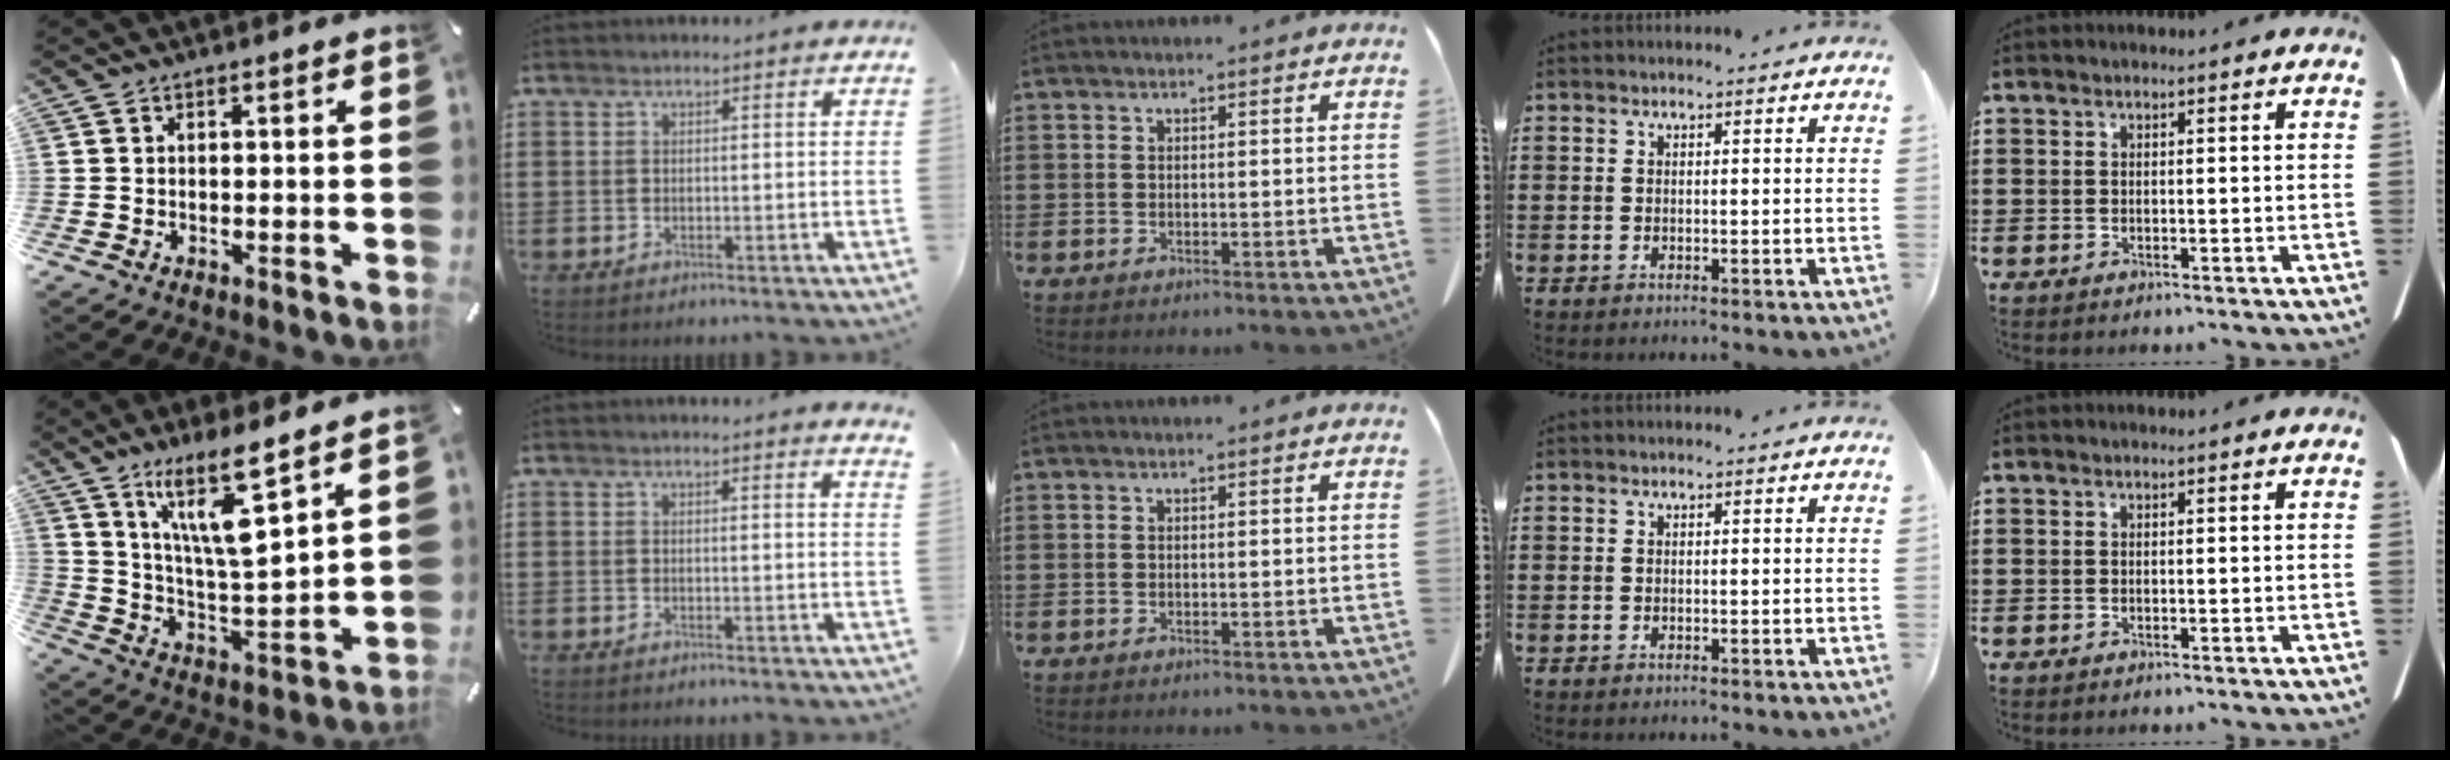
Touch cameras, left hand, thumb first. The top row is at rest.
{"thumb": {"total": 14.3, "force": [9.7, 3.2, 10.1], "torque": [-0.195, -0.042, 0.166]}, "index": {"total": 1.2, "force": [1.0, -0.3, 0.5], "torque": [-0.011, -0.003, 0.019]}}